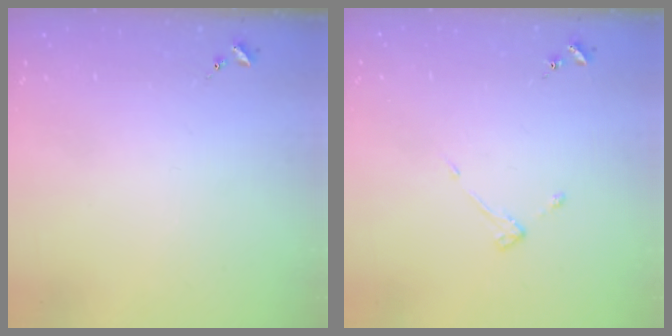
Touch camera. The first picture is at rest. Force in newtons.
{"total": 2.9, "press": 2.9, "slide": 0.5}